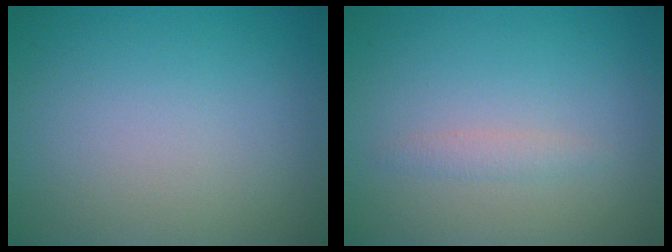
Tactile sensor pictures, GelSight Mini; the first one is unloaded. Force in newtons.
{"total": 1.0, "press": 1.0, "slide": 0.0}